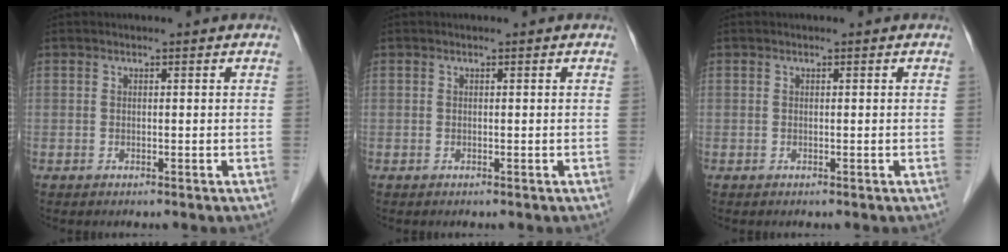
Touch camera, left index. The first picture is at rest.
{"total": 0.0}
{"total": 0.0}